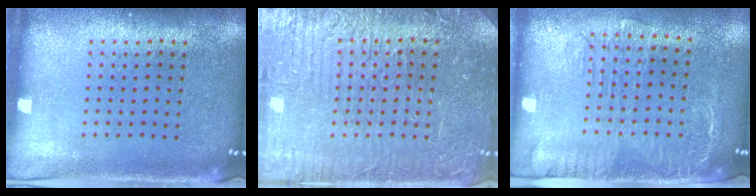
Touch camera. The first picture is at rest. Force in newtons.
{"total": 4.6, "press": 4.5, "slide": 0.8}
{"total": 2.0, "press": 1.6, "slide": 1.2}